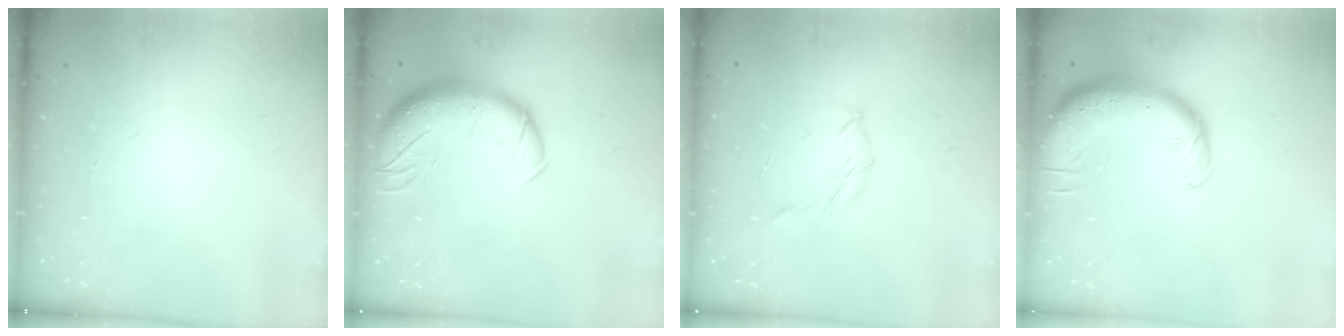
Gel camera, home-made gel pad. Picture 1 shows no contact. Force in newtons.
{"total": 13.4, "press": 13.0, "slide": 3.3}
{"total": 4.7, "press": 4.6, "slide": 0.9}
{"total": 13.5, "press": 13.0, "slide": 3.6}